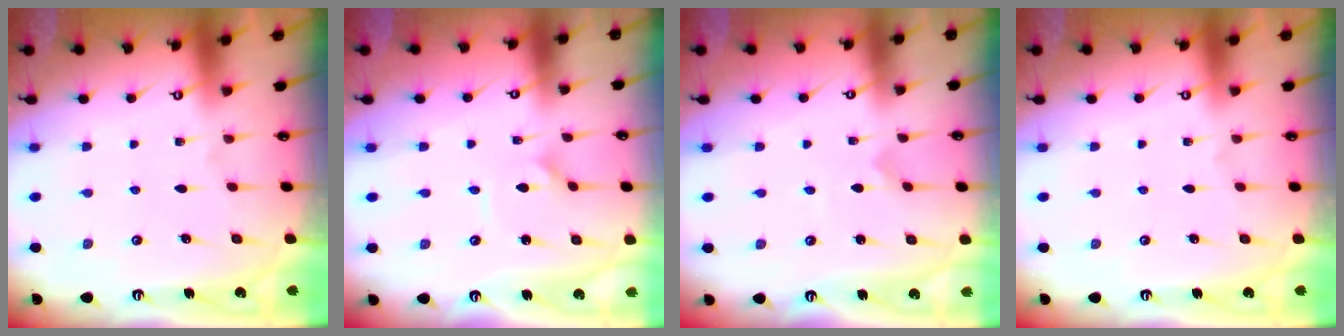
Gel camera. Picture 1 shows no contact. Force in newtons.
{"total": 1.6, "press": 1.6, "slide": 0.1}
{"total": 0.0}
{"total": 0.0}